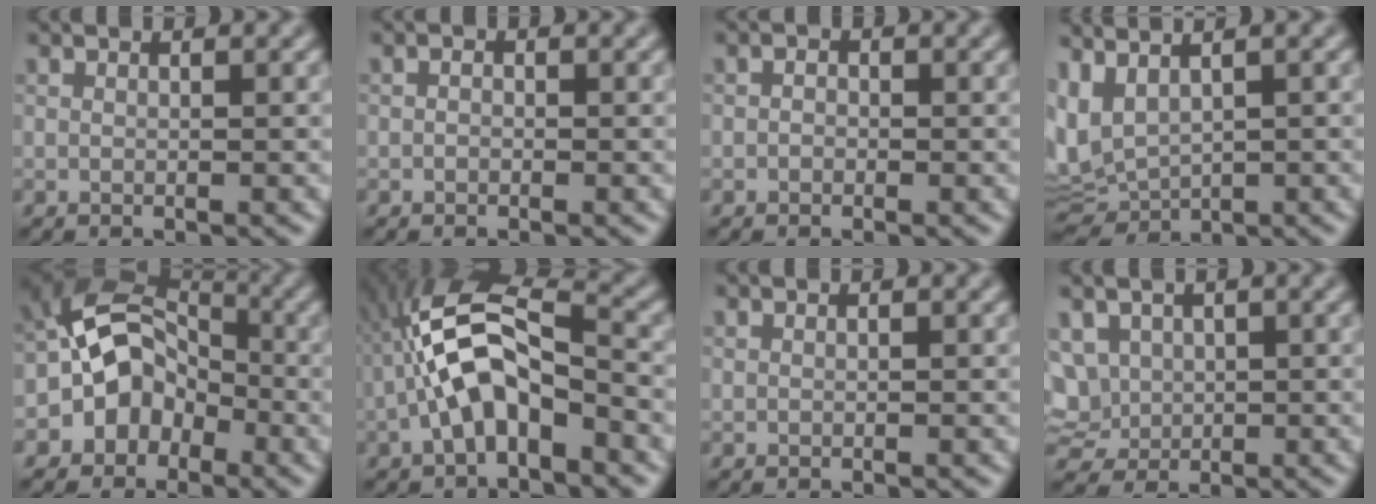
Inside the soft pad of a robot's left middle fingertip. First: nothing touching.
{"total": 0.9, "force": [-0.3, 0.7, 0.4], "torque": [-0.009, 0.007, -0.008]}
{"total": 1.2, "force": [-0.3, 1.0, 0.6], "torque": [-0.011, 0.012, -0.014]}
{"total": 4.1, "force": [1.5, 2.2, 3.1], "torque": [-0.082, 0.003, 0.045]}
{"total": 6.6, "force": [-2.7, 5.0, 3.3], "torque": [-0.022, 0.022, -0.066]}
{"total": 7.7, "force": [-2.5, 3.3, 6.4], "torque": [-0.133, 0.025, -0.044]}
{"total": 0.0}
{"total": 6.2, "force": [1.5, 5.2, 3.1], "torque": [-0.083, 0.029, 0.027]}